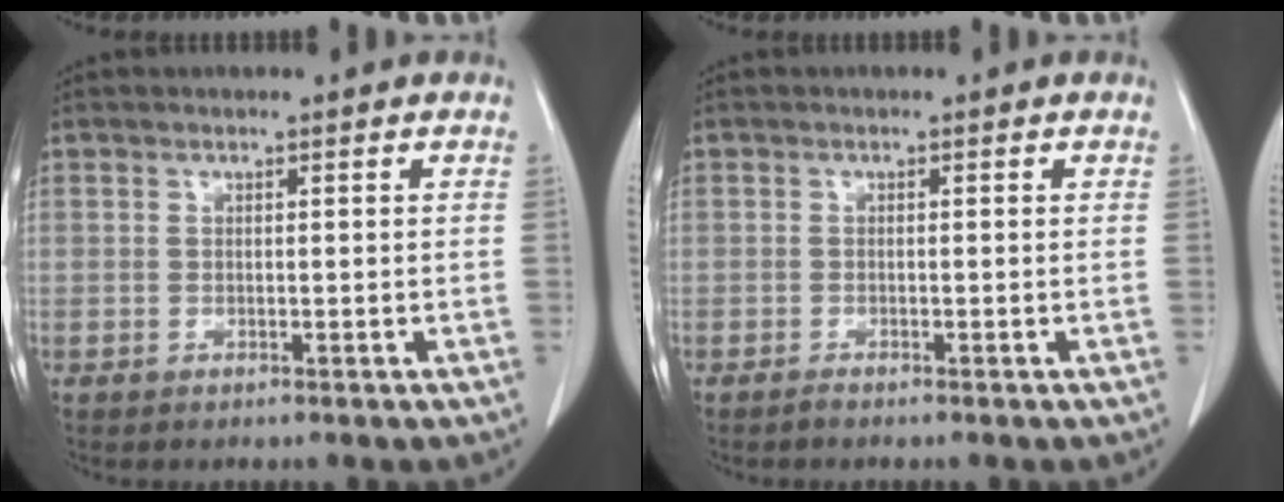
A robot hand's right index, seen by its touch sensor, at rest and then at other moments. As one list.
[{"total": 0.6, "force": [-0.5, -0.1, 0.2], "torque": [-0.003, 0.000, -0.011]}]